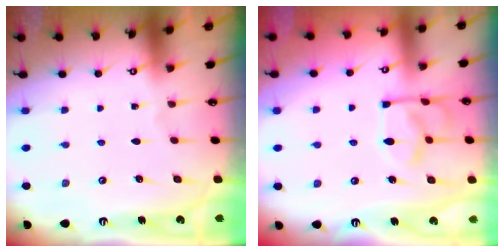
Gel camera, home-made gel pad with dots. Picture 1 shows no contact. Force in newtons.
{"total": 4.7, "press": 4.7, "slide": 0.4}